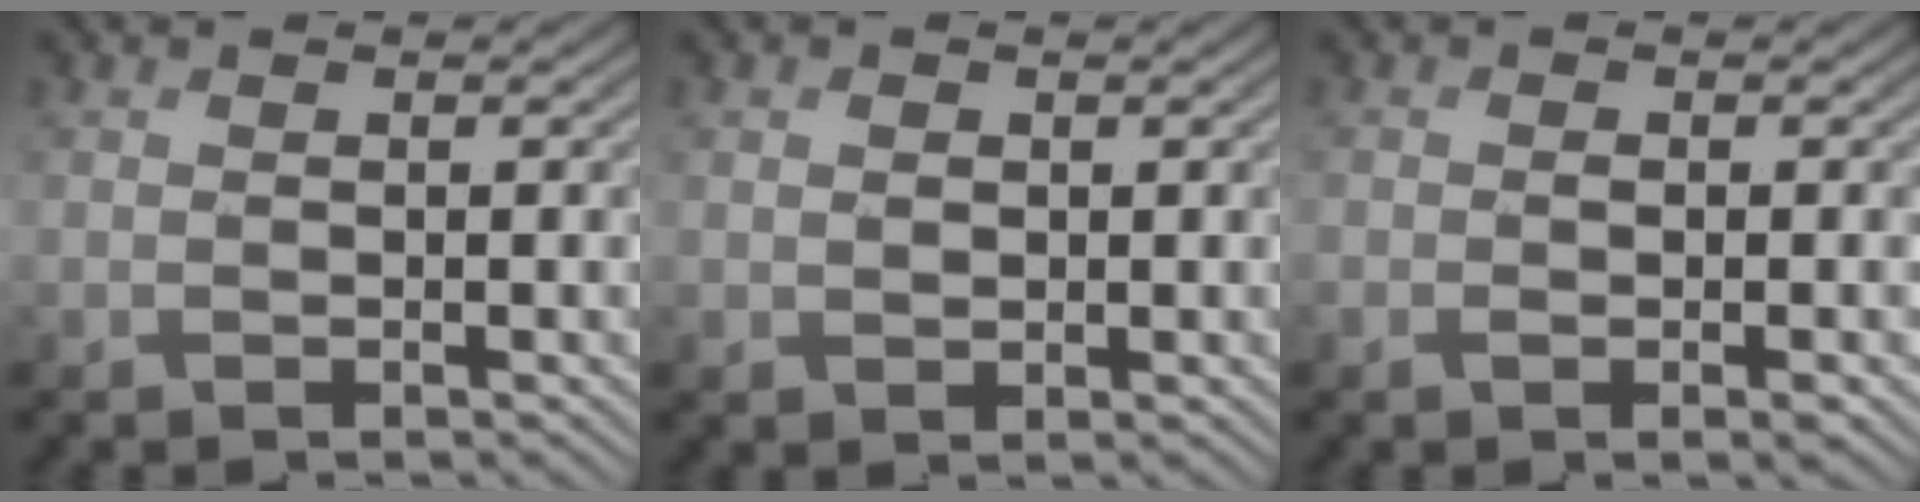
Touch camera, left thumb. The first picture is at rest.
{"total": 1.2, "force": [0.3, 1.0, 0.5], "torque": [-0.015, -0.002, 0.007]}
{"total": 2.0, "force": [-0.9, 0.9, 1.5], "torque": [-0.028, -0.003, -0.015]}